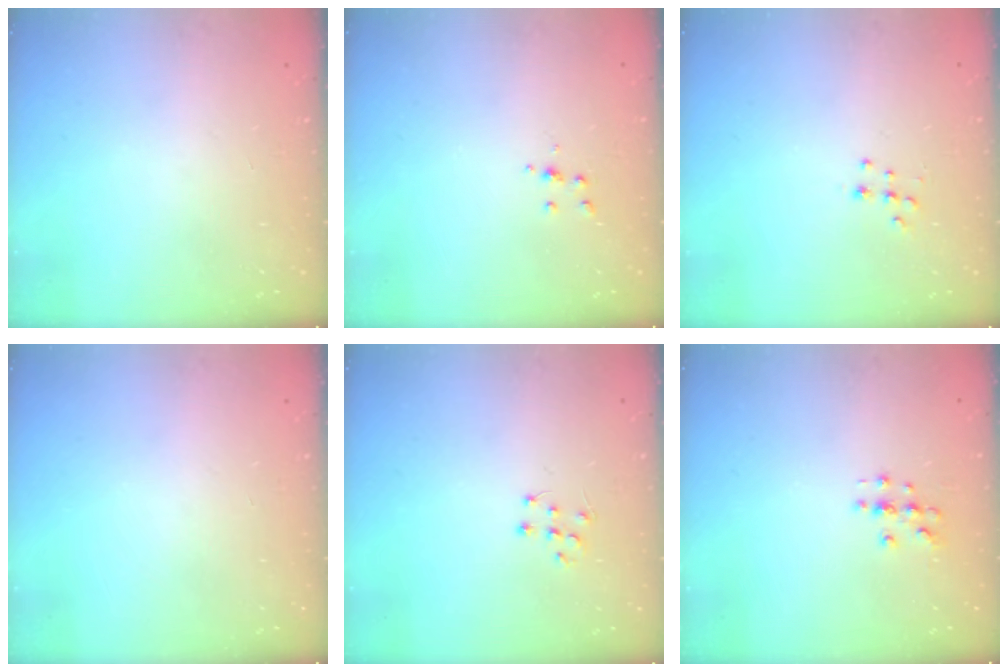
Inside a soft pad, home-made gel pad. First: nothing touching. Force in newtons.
{"total": 3.3, "press": 3.3, "slide": 0.4}
{"total": 6.8, "press": 6.8, "slide": 0.5}
{"total": 0.0}
{"total": 6.1, "press": 6.1, "slide": 0.4}
{"total": 3.6, "press": 3.6, "slide": 0.5}